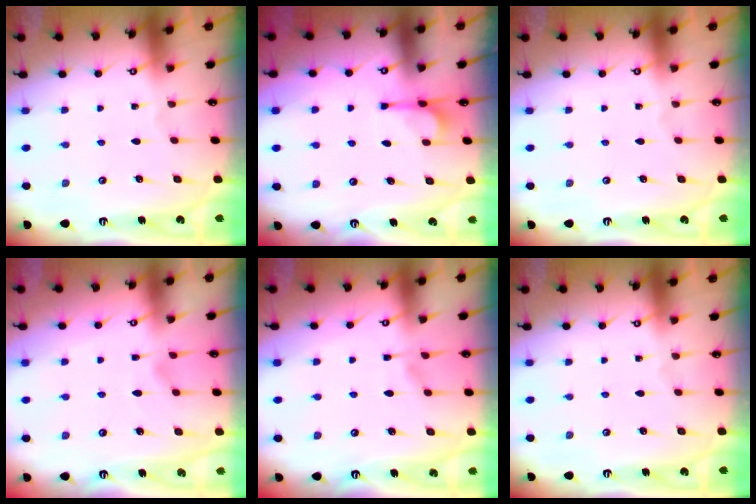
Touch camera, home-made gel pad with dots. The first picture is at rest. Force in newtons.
{"total": 4.5, "press": 4.5, "slide": 0.7}
{"total": 0.0}
{"total": 1.1, "press": 0.6, "slide": 0.9}
{"total": 5.0, "press": 4.9, "slide": 0.6}
{"total": 0.0}